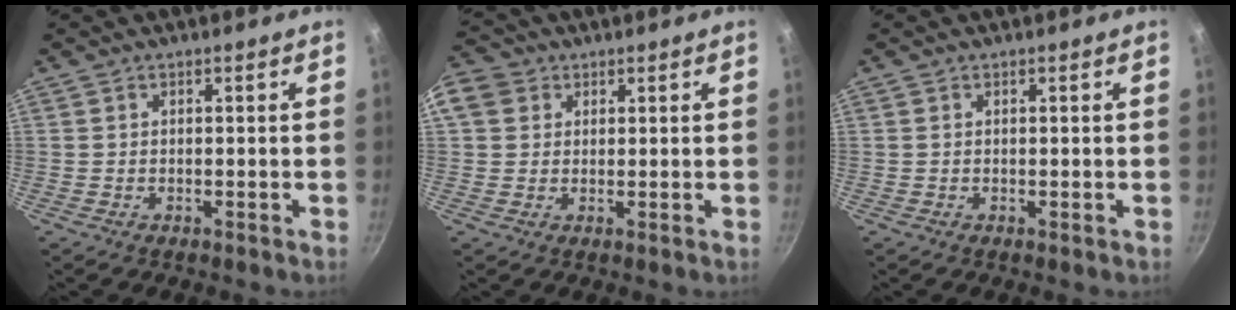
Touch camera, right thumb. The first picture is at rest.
{"total": 7.4, "force": [2.4, 6.3, 3.1], "torque": [-0.048, 0.008, 0.034]}
{"total": 0.0}